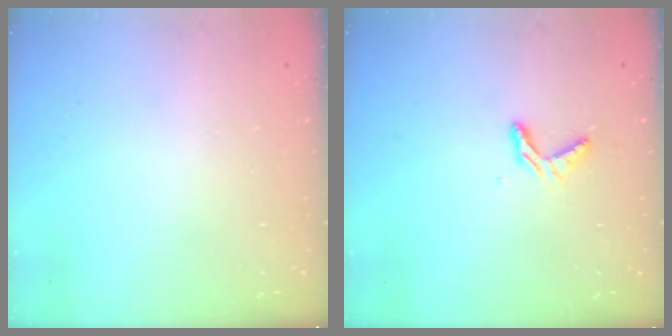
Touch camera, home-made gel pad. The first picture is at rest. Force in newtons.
{"total": 4.7, "press": 4.7, "slide": 0.3}